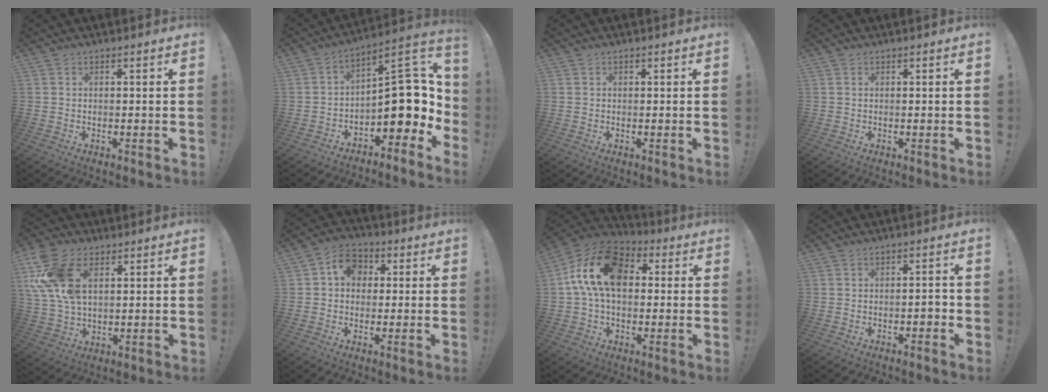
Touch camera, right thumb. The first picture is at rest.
{"total": 14.6, "force": [-0.4, 8.3, 12.1], "torque": [-0.142, -0.007, 0.003]}
{"total": 0.0}
{"total": 0.0}
{"total": 16.4, "force": [5.5, 10.3, 11.5], "torque": [-0.240, -0.014, 0.103]}
{"total": 8.1, "force": [1.6, 6.9, 3.9], "torque": [-0.054, 0.003, 0.033]}
{"total": 17.9, "force": [3.6, 11.5, 13.2], "torque": [-0.228, 0.012, 0.064]}
{"total": 2.6, "force": [-1.4, 0.9, 2.0], "torque": [-0.034, 0.003, -0.025]}